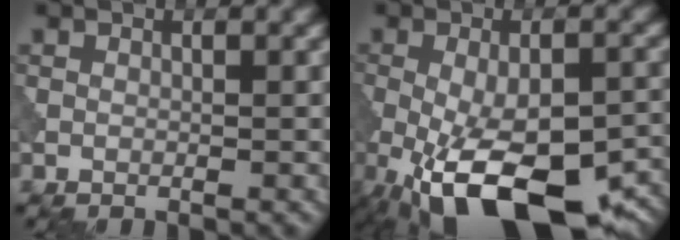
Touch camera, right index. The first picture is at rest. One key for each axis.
{"total": 15.8, "fx": -7.5, "fy": 6.6, "fz": 12.3, "tx": -0.200, "ty": -0.043, "tz": -0.108}